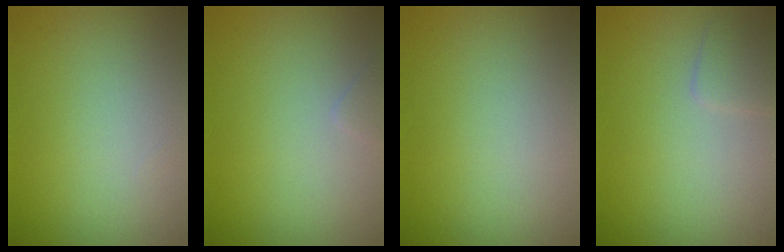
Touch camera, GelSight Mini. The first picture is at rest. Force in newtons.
{"total": 0.6, "press": 0.6, "slide": 0.0}
{"total": 0.0}
{"total": 1.4, "press": 1.4, "slide": 0.0}